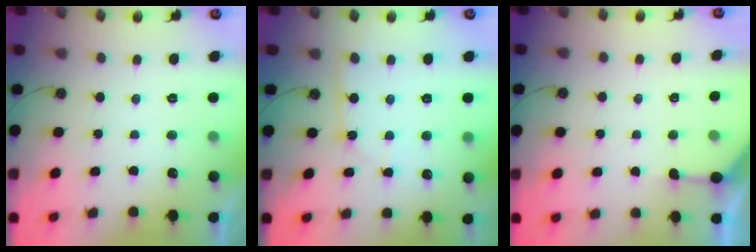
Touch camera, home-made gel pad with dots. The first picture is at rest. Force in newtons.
{"total": 5.1, "press": 5.1, "slide": 0.6}
{"total": 2.7, "press": 2.7, "slide": 0.4}